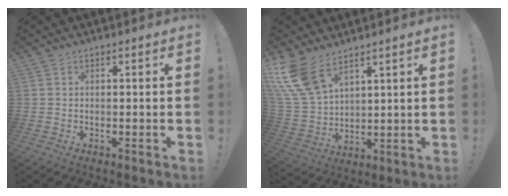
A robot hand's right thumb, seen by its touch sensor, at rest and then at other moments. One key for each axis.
{"total": 13.5, "fx": 8.9, "fy": 6.9, "fz": 7.4, "tx": -0.162, "ty": -0.046, "tz": 0.173}